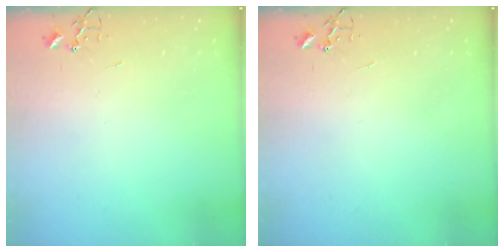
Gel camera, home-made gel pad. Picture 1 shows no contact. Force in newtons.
{"total": 0.0}